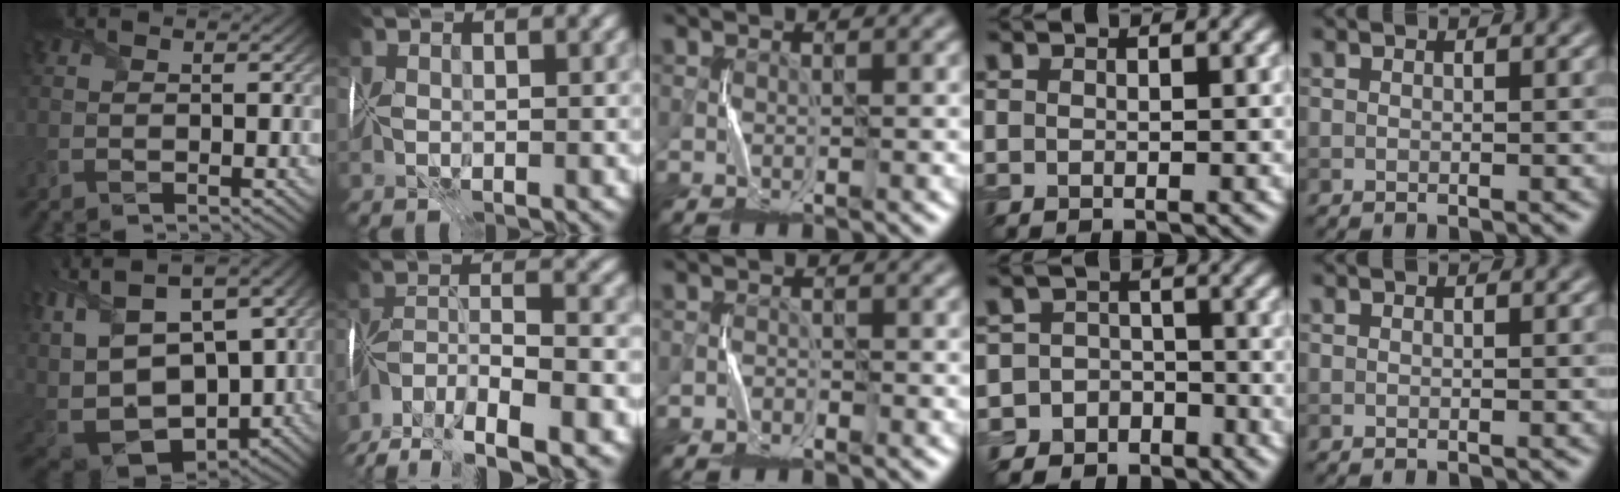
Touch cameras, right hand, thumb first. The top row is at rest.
{"thumb": {"total": 18.0, "force": [-0.9, 11.2, 14.0], "torque": [-0.285, -0.013, 0.027]}, "index": {"total": 8.9, "force": [-6.5, 2.9, 5.4], "torque": [-0.092, 0.003, -0.125]}, "middle": {"total": 1.0, "force": [-1.0, 0.3, 0.0], "torque": [0.001, 0.004, -0.017]}, "ring": {"total": 6.7, "force": [-4.2, 5.1, -0.3], "torque": [0.031, -0.009, -0.086]}}